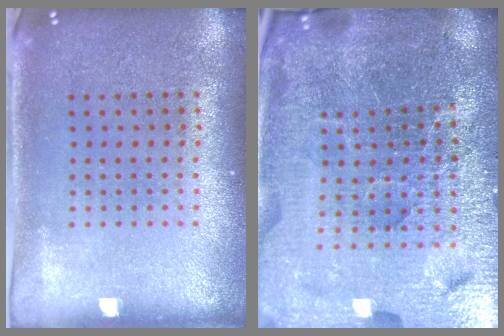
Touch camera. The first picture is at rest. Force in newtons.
{"total": 5.9, "press": 5.3, "slide": 2.4}